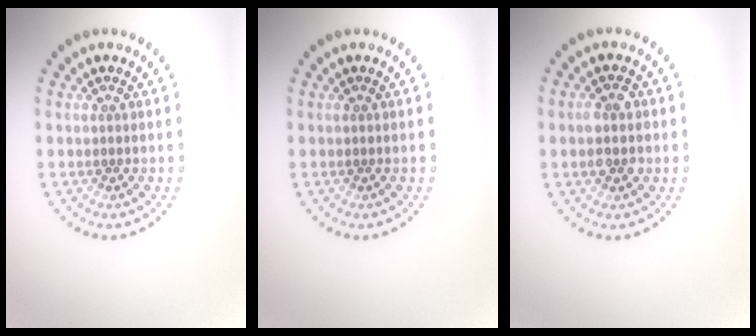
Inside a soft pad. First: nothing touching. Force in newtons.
{"total": 0.0}
{"total": 2.8, "press": 2.8, "slide": 0.2}